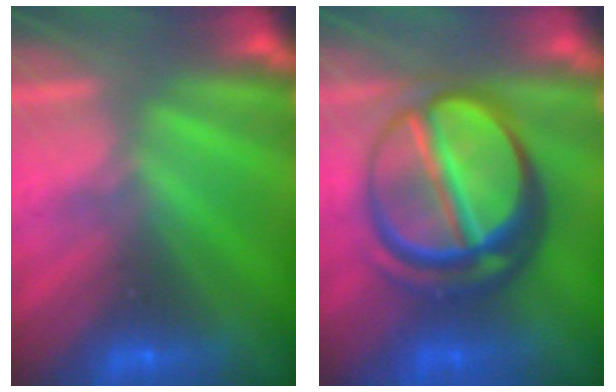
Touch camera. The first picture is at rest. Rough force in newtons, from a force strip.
{"total": 7.4}